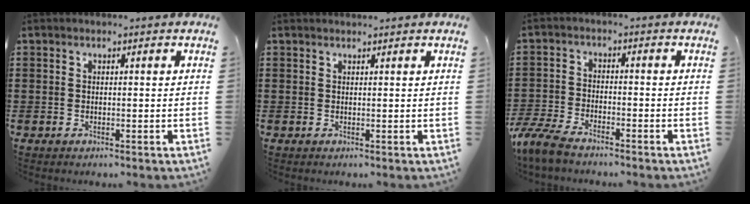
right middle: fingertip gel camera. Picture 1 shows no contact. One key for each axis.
{"total": 0.8, "fx": 0.8, "fy": -0.2, "fz": 0.1, "tx": -0.003, "ty": -0.002, "tz": 0.015}
{"total": 5.4, "fx": -4.8, "fy": 1.0, "fz": 2.3, "tx": -0.078, "ty": -0.013, "tz": -0.103}